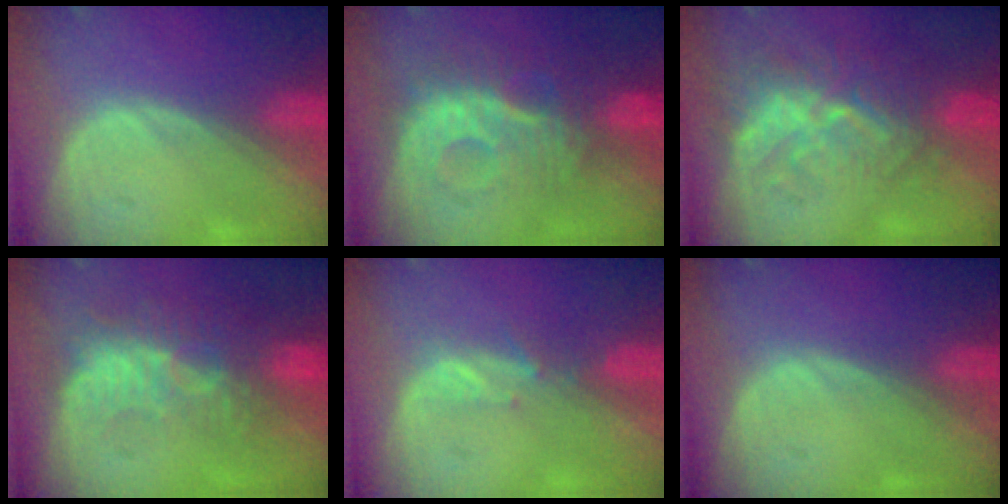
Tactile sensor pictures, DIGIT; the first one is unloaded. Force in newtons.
{"total": 9.3, "press": 9.0, "slide": 2.2}
{"total": 9.6, "press": 8.6, "slide": 4.4}
{"total": 9.1, "press": 8.3, "slide": 3.9}
{"total": 1.9, "press": 1.8, "slide": 0.7}
{"total": 0.0}